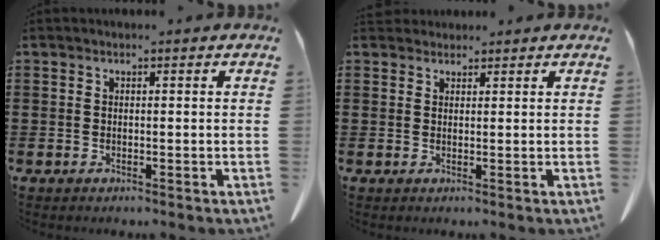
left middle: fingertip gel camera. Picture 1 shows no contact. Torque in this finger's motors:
{"motor_torque": [0.06, 0.00, 0.04, -0.01]}